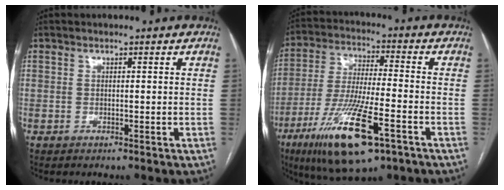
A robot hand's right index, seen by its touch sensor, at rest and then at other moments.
{"total": 17.1, "force": [-8.8, 3.2, 14.3], "torque": [-0.293, -0.035, -0.150]}